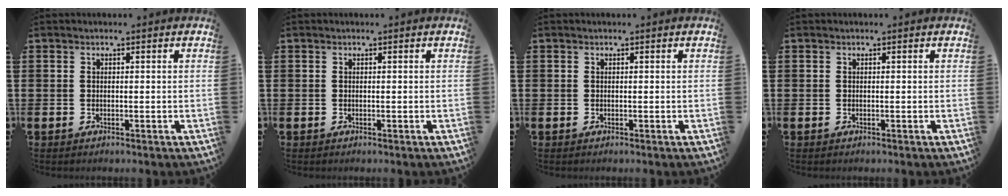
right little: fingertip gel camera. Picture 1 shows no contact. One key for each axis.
{"total": 0.0}
{"total": 0.0}
{"total": 0.0}